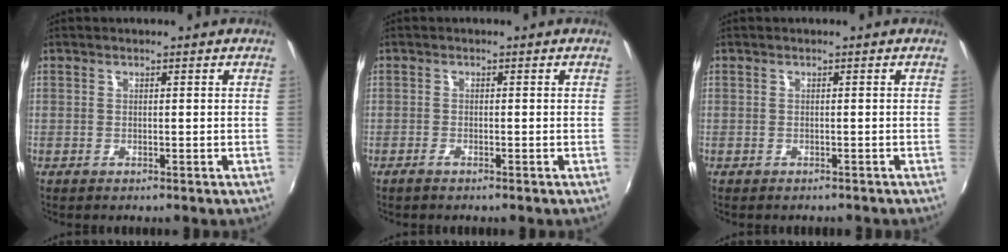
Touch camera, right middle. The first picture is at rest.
{"total": 1.2, "force": [-1.0, 0.1, 0.7], "torque": [-0.020, -0.002, -0.023]}
{"total": 1.4, "force": [-1.2, 0.6, 0.4], "torque": [-0.012, -0.007, -0.016]}